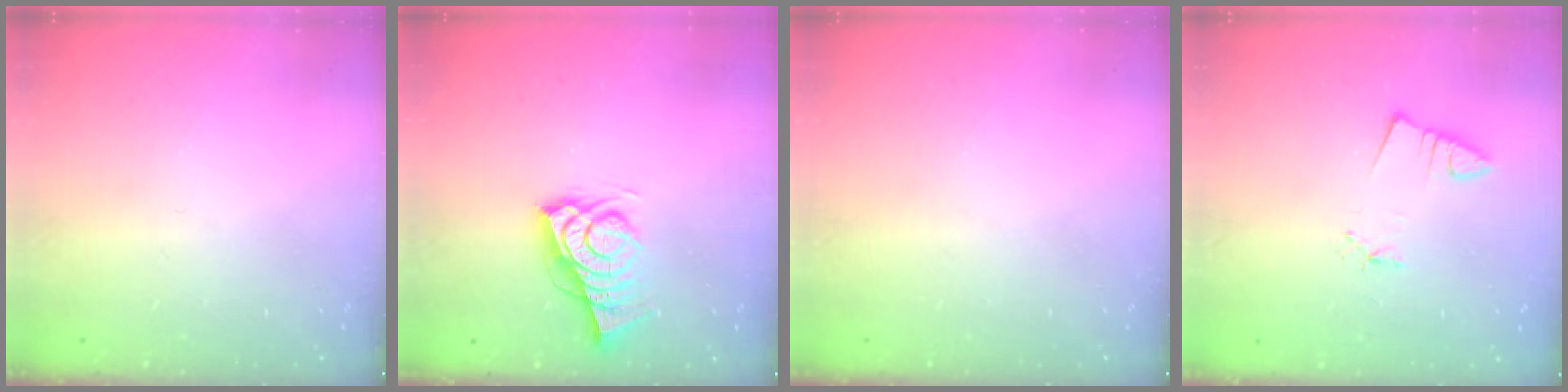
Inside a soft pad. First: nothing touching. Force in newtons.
{"total": 8.9, "press": 8.3, "slide": 3.2}
{"total": 0.0}
{"total": 0.9, "press": 0.9, "slide": 0.1}